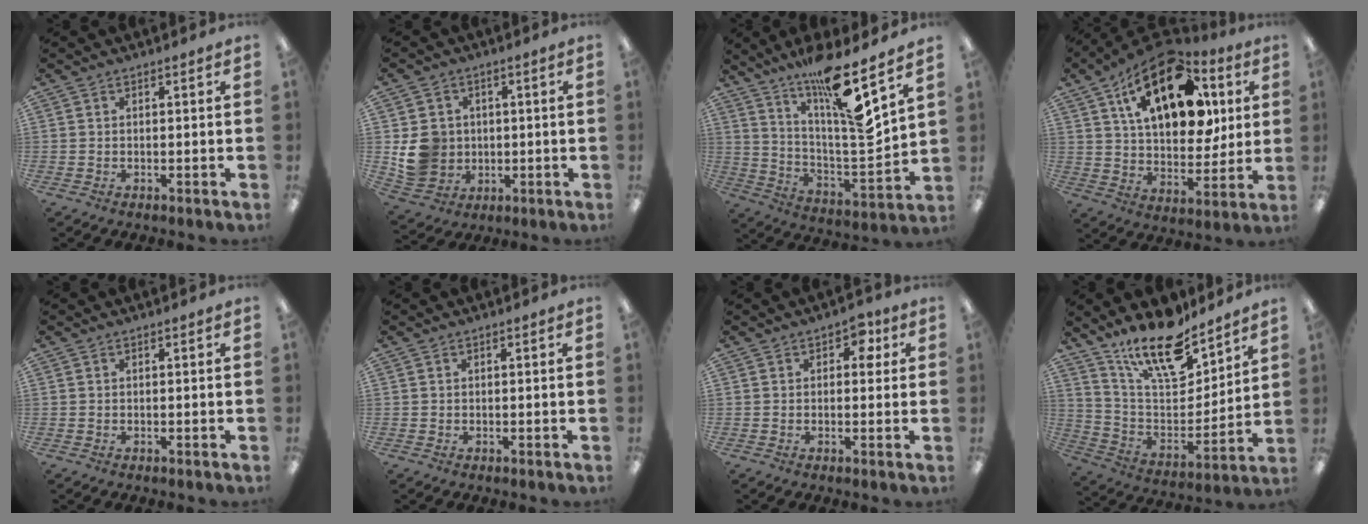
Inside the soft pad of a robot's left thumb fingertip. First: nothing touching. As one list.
[{"total": 9.2, "force": [0.1, 8.6, 3.2], "torque": [-0.074, 0.009, 0.012]}, {"total": 16.8, "force": [12.7, 1.2, 11.0], "torque": [-0.190, -0.097, 0.203]}, {"total": 23.1, "force": [10.2, 12.6, 16.5], "torque": [-0.253, -0.030, 0.168]}, {"total": 0.0}, {"total": 0.0}, {"total": 4.2, "force": [1.5, 2.8, 2.8], "torque": [-0.026, -0.002, 0.018]}, {"total": 18.8, "force": [14.6, 6.6, 9.8], "torque": [-0.182, -0.092, 0.255]}]